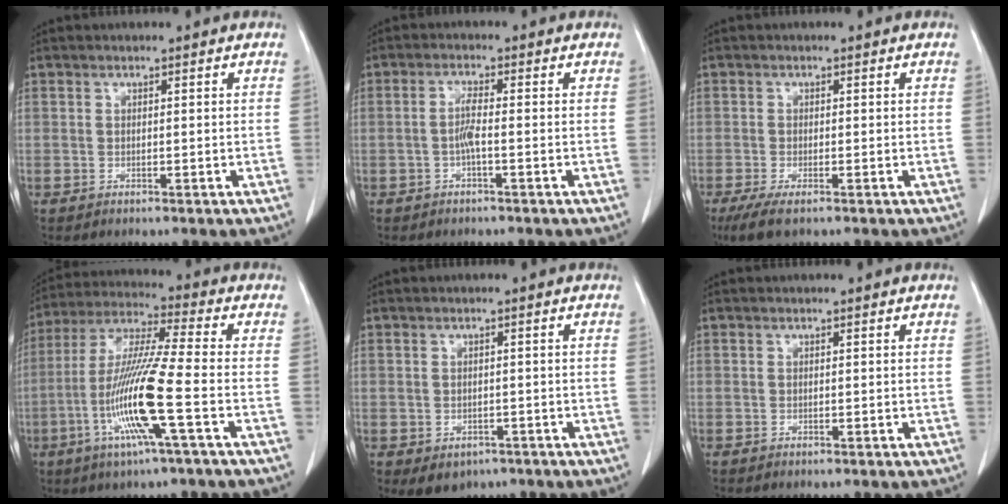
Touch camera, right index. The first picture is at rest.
{"total": 2.4, "force": [-0.8, 0.1, 2.3], "torque": [-0.048, 0.002, -0.016]}
{"total": 3.8, "force": [-2.4, 0.8, 2.8], "torque": [-0.056, -0.010, -0.042]}
{"total": 13.7, "force": [-4.4, -0.5, 13.0], "torque": [-0.268, -0.010, -0.091]}
{"total": 4.1, "force": [-2.1, 3.2, 1.4], "torque": [-0.015, 0.000, -0.019]}
{"total": 0.0}